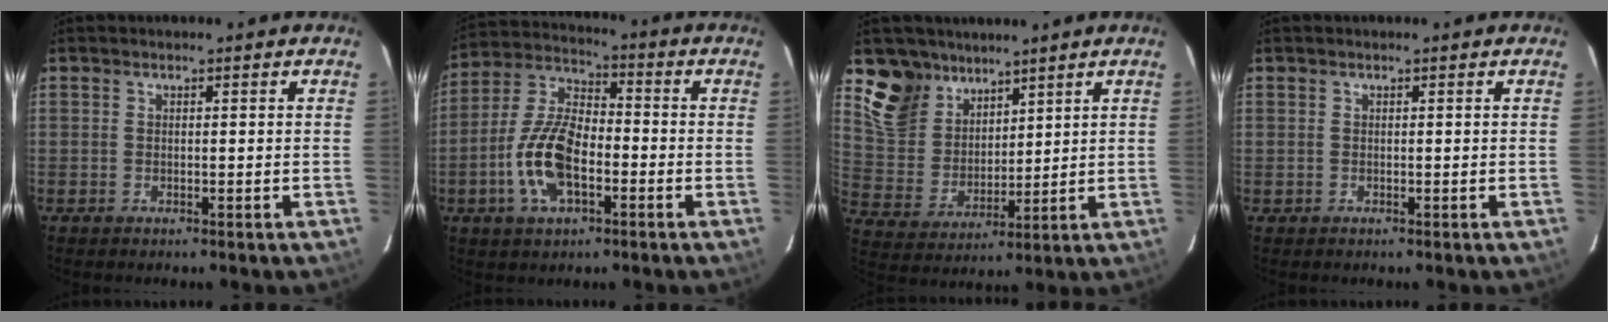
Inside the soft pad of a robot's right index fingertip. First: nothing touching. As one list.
[{"total": 13.0, "force": [-4.3, 6.4, 10.4], "torque": [-0.224, 0.008, -0.083]}, {"total": 11.1, "force": [8.0, 7.3, 2.3], "torque": [-0.059, 0.020, 0.171]}, {"total": 0.6, "force": [-0.1, 0.6, -0.1], "torque": [0.001, 0.002, -0.001]}]